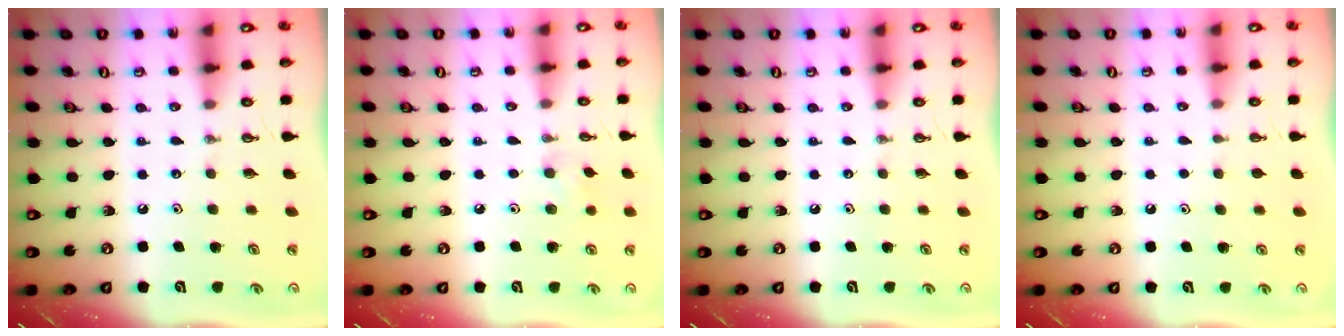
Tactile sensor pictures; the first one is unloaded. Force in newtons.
{"total": 6.4, "press": 6.3, "slide": 0.8}
{"total": 0.0}
{"total": 1.2, "press": 0.5, "slide": 1.0}